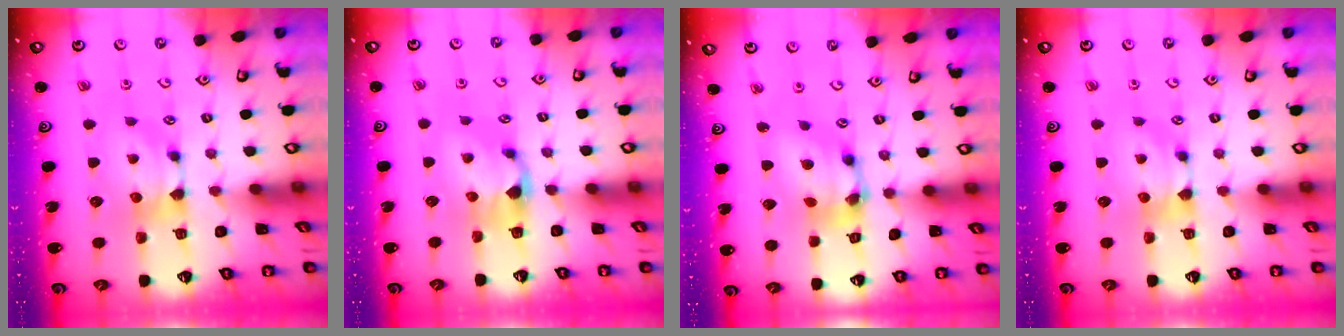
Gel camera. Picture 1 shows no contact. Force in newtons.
{"total": 1.1, "press": 0.2, "slide": 1.1}
{"total": 6.4, "press": 6.0, "slide": 2.0}
{"total": 0.0}